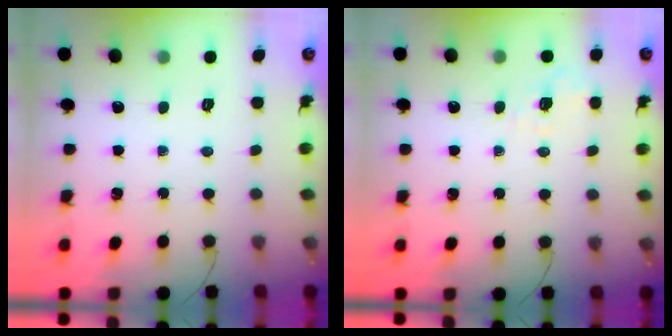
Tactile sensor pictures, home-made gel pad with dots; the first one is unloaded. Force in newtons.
{"total": 2.4, "press": 1.7, "slide": 1.7}